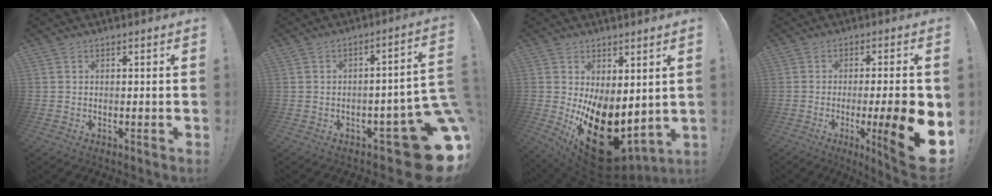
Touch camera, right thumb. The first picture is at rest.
{"total": 14.3, "force": [-6.7, 4.6, 11.7], "torque": [-0.127, 0.031, -0.099]}
{"total": 20.6, "force": [-5.3, 11.5, 16.2], "torque": [-0.273, 0.024, -0.060]}
{"total": 17.6, "force": [-4.1, 2.8, 16.9], "torque": [-0.225, 0.002, -0.050]}